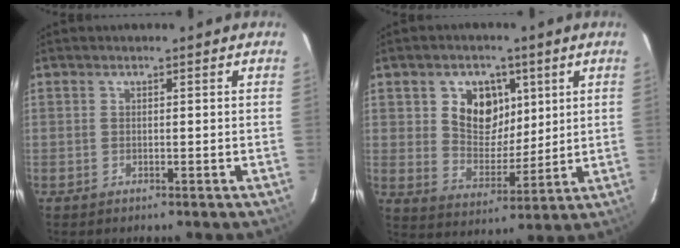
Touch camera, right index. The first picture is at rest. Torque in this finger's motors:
{"motor_torque": [0.88, 0.19, 0.28, 0.08]}